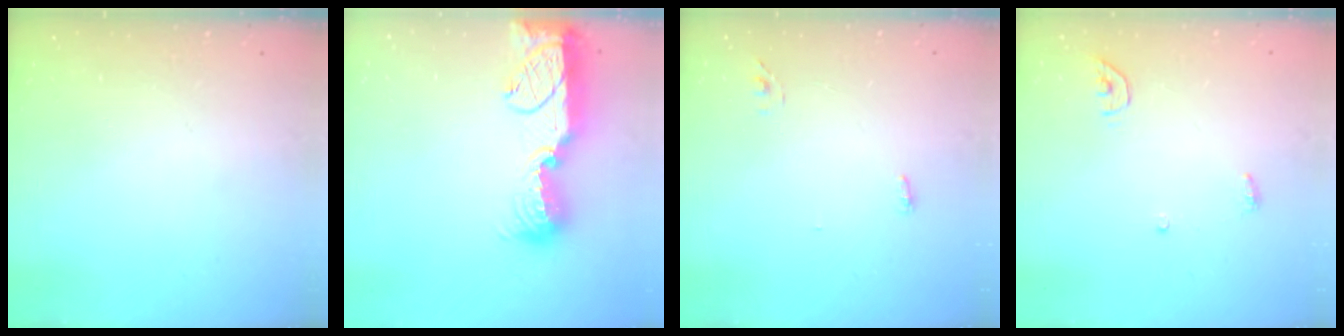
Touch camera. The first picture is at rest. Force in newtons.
{"total": 16.5, "press": 16.4, "slide": 1.6}
{"total": 3.2, "press": 2.9, "slide": 1.5}
{"total": 3.9, "press": 3.8, "slide": 0.3}